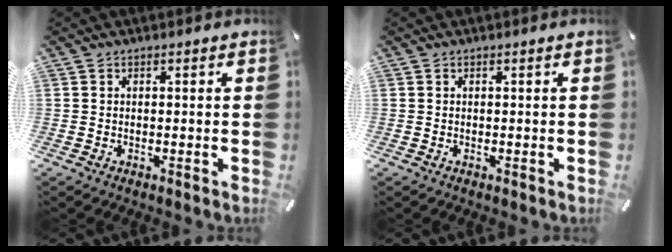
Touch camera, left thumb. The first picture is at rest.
{"total": 0.0}